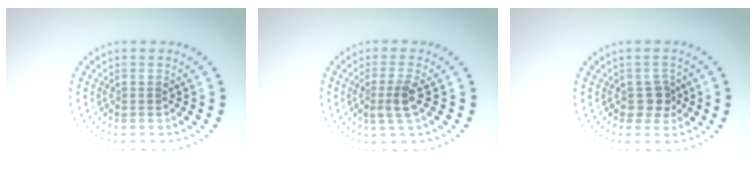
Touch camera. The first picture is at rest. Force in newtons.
{"total": 2.3, "press": 1.8, "slide": 1.4}
{"total": 1.7, "press": 1.5, "slide": 0.9}